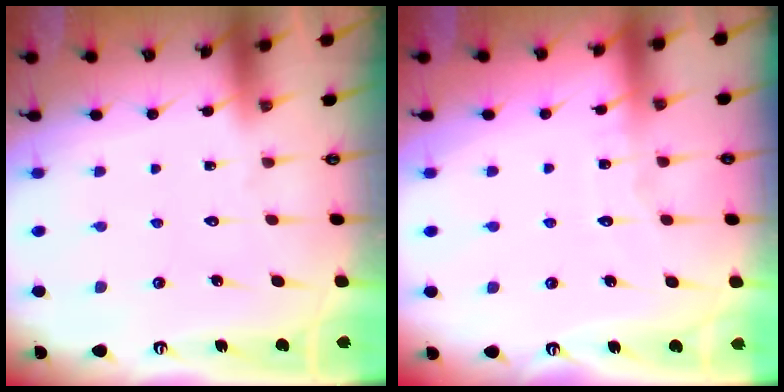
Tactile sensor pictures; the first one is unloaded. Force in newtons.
{"total": 4.0, "press": 4.0, "slide": 0.3}